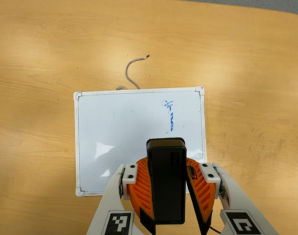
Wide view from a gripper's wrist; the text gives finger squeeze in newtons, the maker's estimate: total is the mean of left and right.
{"total": 11.0, "left": 10.3, "right": 11.8}